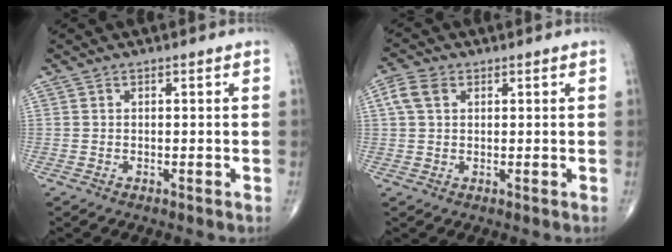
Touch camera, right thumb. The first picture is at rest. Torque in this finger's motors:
{"motor_torque": [0.00, 0.01, 0.23, 0.17, 0.02]}